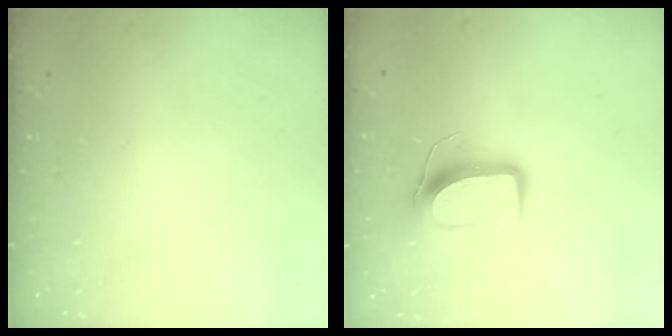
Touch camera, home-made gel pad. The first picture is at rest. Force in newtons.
{"total": 9.5, "press": 9.5, "slide": 0.3}